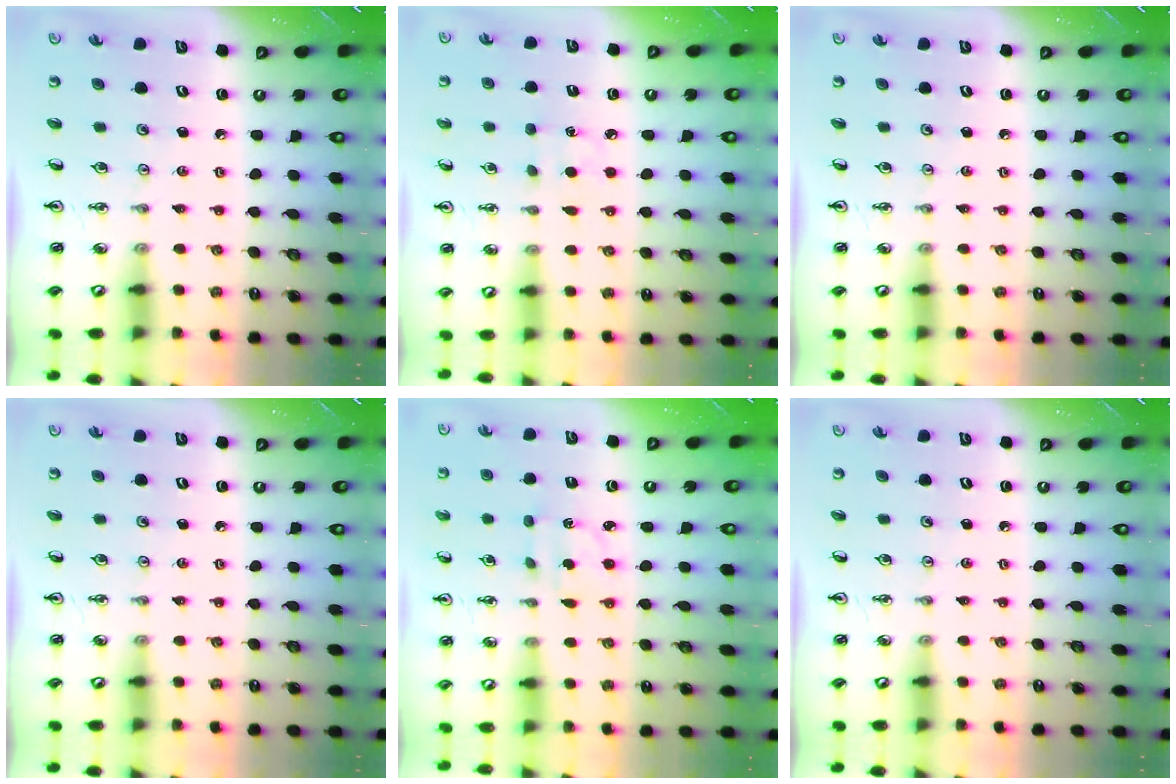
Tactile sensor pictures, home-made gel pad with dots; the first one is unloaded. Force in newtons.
{"total": 4.7, "press": 4.6, "slide": 0.5}
{"total": 0.0}
{"total": 0.0}
{"total": 2.7, "press": 2.7, "slide": 0.5}
{"total": 0.0}